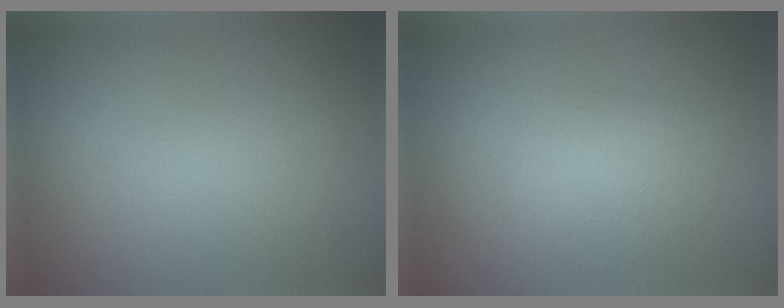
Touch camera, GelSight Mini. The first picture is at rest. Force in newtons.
{"total": 2.4, "press": 2.4, "slide": 0.2}